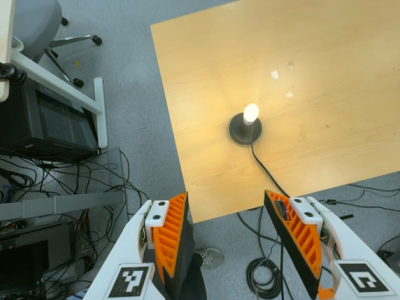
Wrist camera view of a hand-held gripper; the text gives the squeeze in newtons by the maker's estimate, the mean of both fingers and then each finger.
{"total": 0.0}